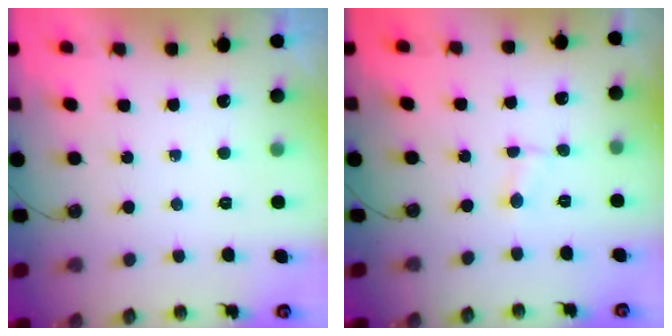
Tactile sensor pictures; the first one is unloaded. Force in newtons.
{"total": 1.1, "press": 1.0, "slide": 0.3}